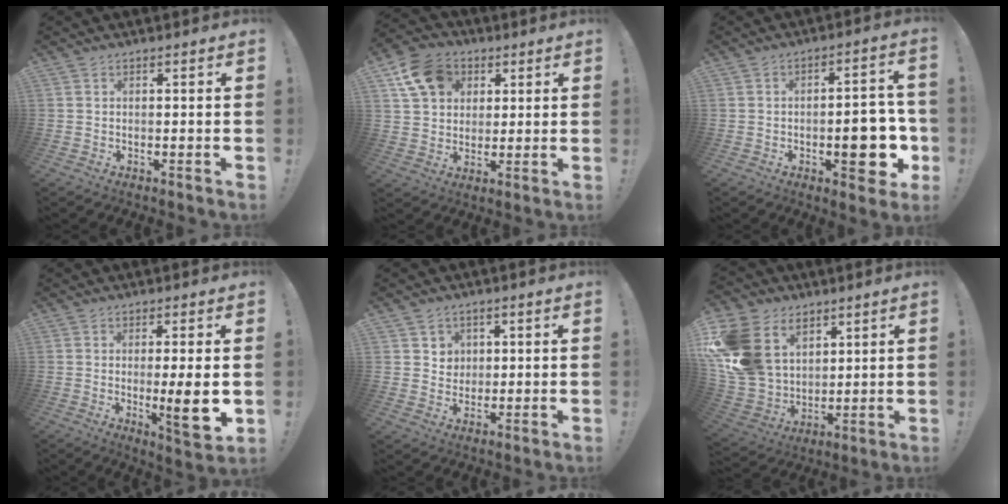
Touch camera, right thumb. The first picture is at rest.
{"total": 13.6, "force": [5.5, 10.7, 6.2], "torque": [-0.094, -0.014, 0.111]}
{"total": 13.9, "force": [-3.6, 5.7, 12.1], "torque": [-0.136, 0.011, -0.052]}
{"total": 9.6, "force": [-0.8, 0.9, 9.5], "torque": [-0.127, -0.014, -0.014]}
{"total": 4.6, "force": [1.8, 4.2, 0.5], "torque": [-0.003, -0.014, 0.032]}
{"total": 20.3, "force": [7.9, 15.5, 10.5], "torque": [-0.210, -0.042, 0.165]}